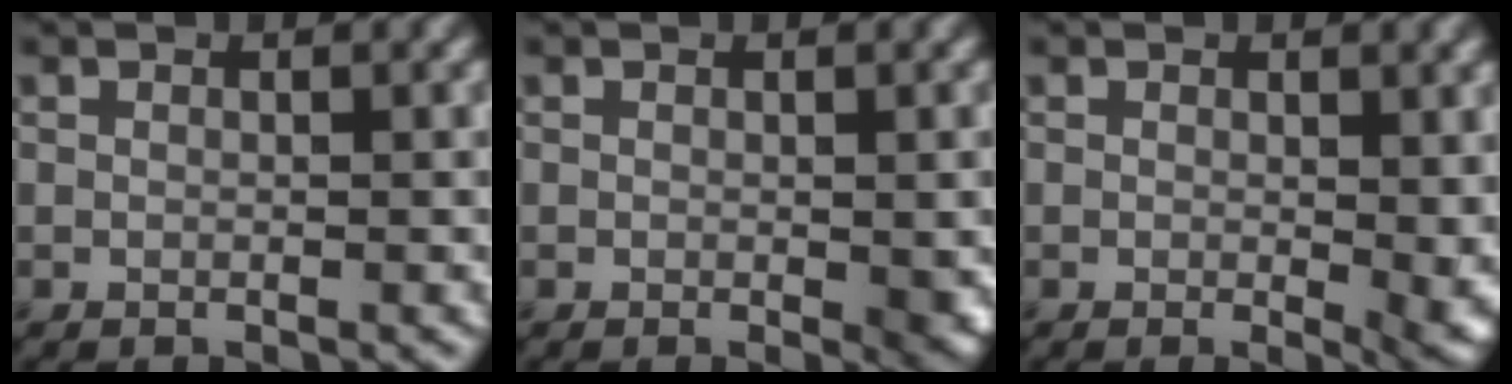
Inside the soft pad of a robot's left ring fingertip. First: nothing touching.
{"total": 1.4, "force": [-0.2, 0.5, 1.3], "torque": [-0.015, -0.005, -0.001]}
{"total": 2.9, "force": [0.2, 1.0, 2.7], "torque": [-0.026, -0.008, 0.004]}